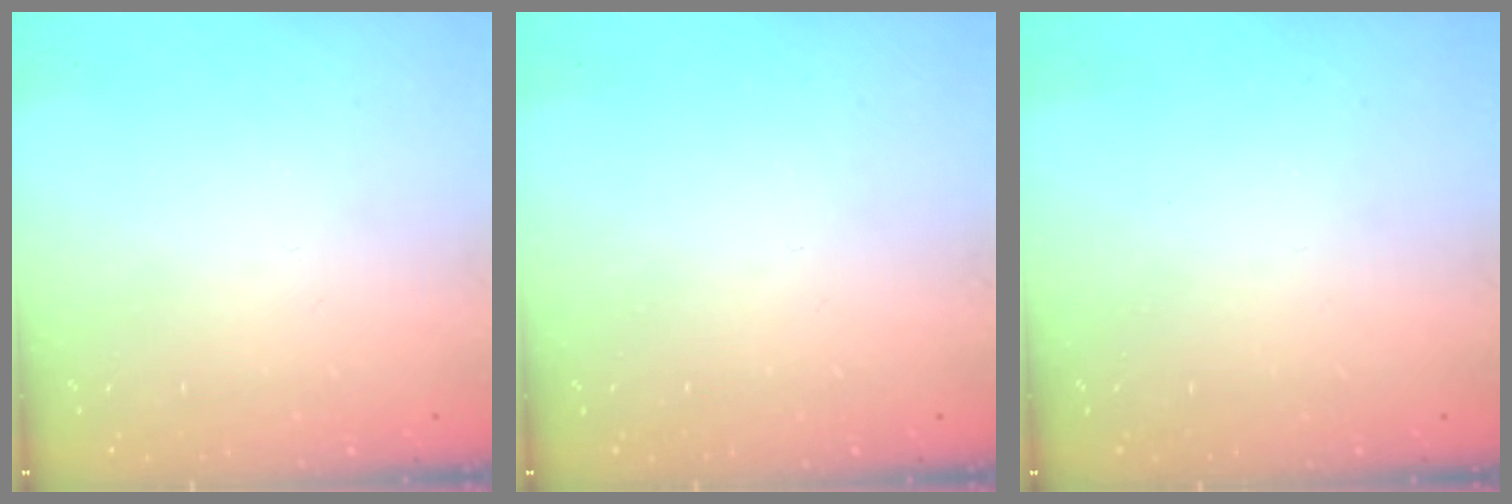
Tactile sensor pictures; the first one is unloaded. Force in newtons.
{"total": 0.0}
{"total": 0.0}